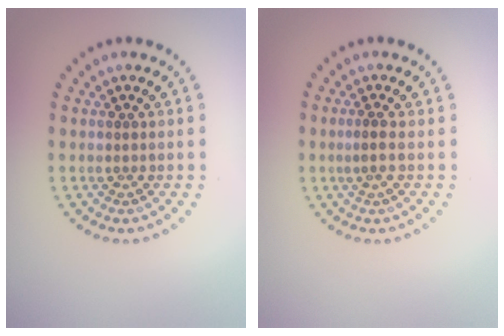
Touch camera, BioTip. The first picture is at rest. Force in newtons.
{"total": 1.1, "press": 0.9, "slide": 0.6}